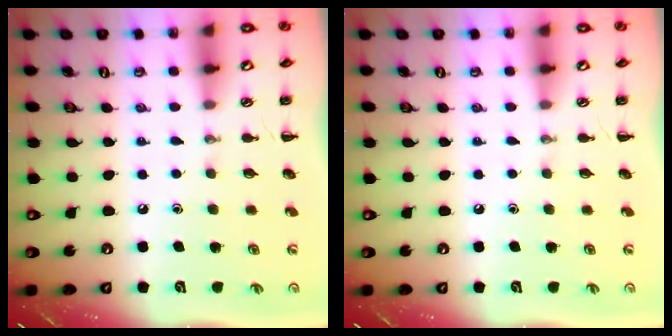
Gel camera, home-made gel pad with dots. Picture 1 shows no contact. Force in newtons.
{"total": 0.0}